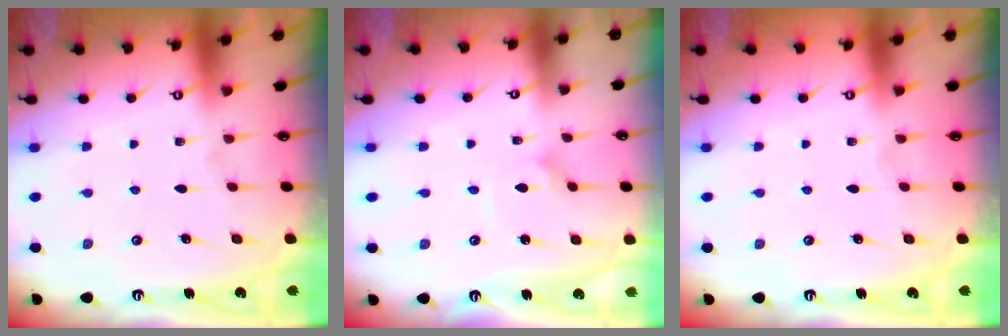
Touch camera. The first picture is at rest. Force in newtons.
{"total": 1.3, "press": 1.3, "slide": 0.0}
{"total": 0.0}